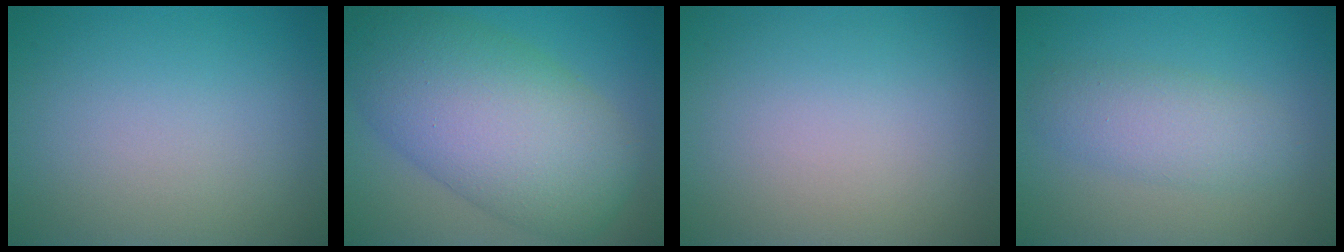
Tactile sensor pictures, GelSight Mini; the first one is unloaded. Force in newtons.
{"total": 11.3, "press": 11.3, "slide": 0.4}
{"total": 0.0}
{"total": 3.2, "press": 3.2, "slide": 0.2}